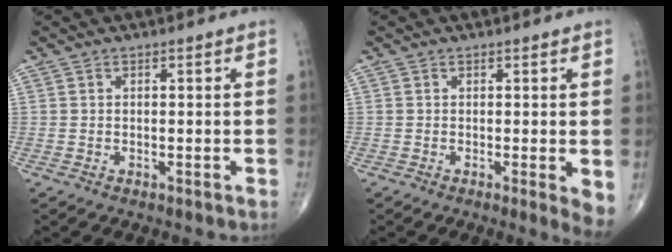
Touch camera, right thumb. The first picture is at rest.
{"total": 3.4, "force": [-0.2, 0.7, 3.4], "torque": [-0.048, -0.012, -0.006]}